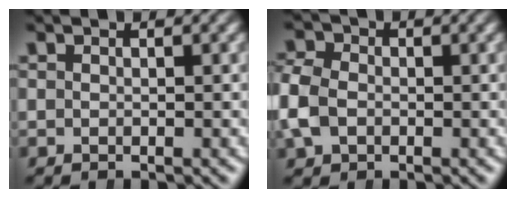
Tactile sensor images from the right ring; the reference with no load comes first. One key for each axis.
{"total": 3.7, "fx": -0.5, "fy": 3.2, "fz": 1.8, "tx": -0.053, "ty": -0.005, "tz": -0.006}